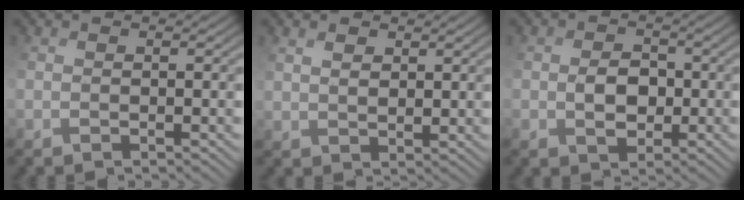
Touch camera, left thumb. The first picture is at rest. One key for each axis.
{"total": 3.1, "fx": 2.9, "fy": 1.0, "fz": 0.6, "tx": -0.017, "ty": 0.006, "tz": 0.059}
{"total": 3.7, "fx": 0.1, "fy": 2.9, "fz": 2.3, "tx": -0.033, "ty": 0.009, "tz": 0.002}